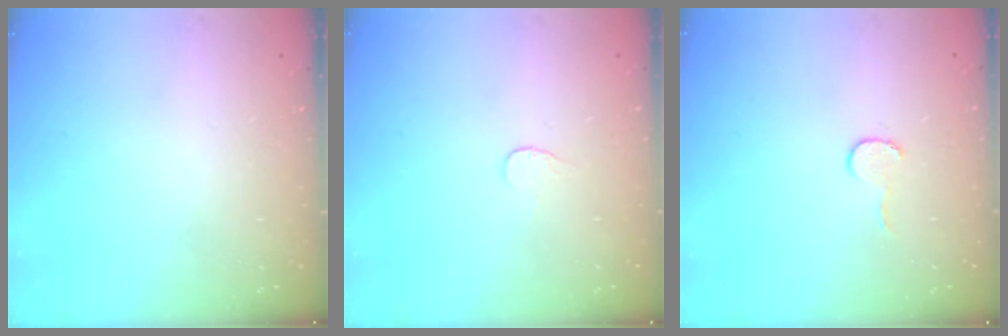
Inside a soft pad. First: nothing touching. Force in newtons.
{"total": 3.3, "press": 3.3, "slide": 0.4}
{"total": 3.9, "press": 3.9, "slide": 0.3}